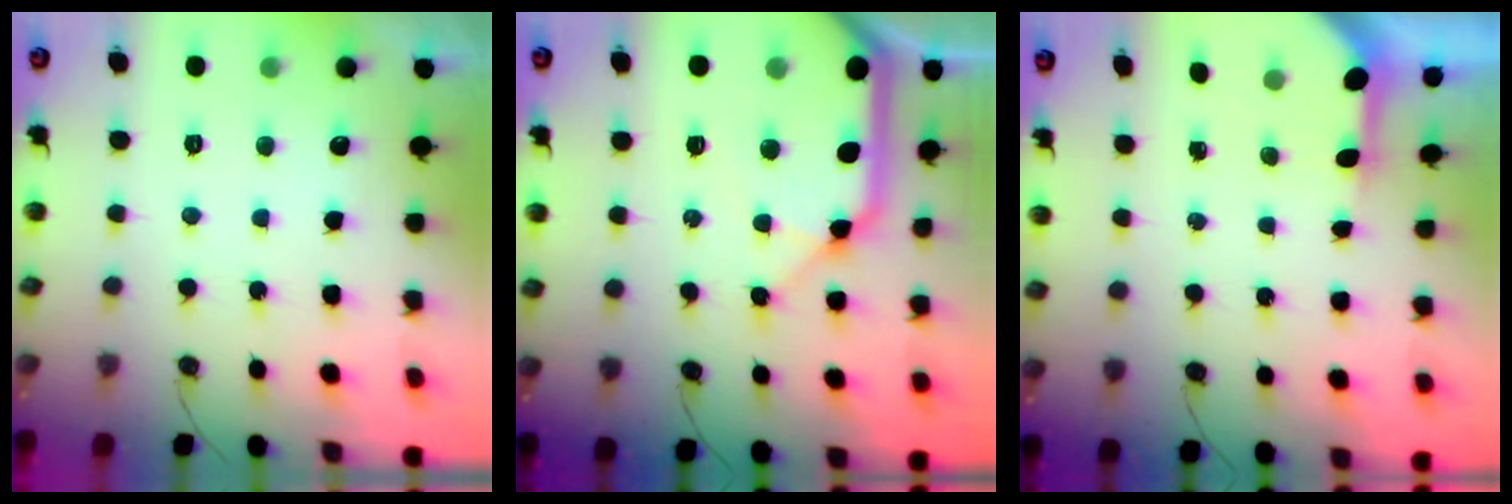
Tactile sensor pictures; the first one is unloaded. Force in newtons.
{"total": 20.2, "press": 20.0, "slide": 3.0}
{"total": 2.9, "press": 2.9, "slide": 0.2}